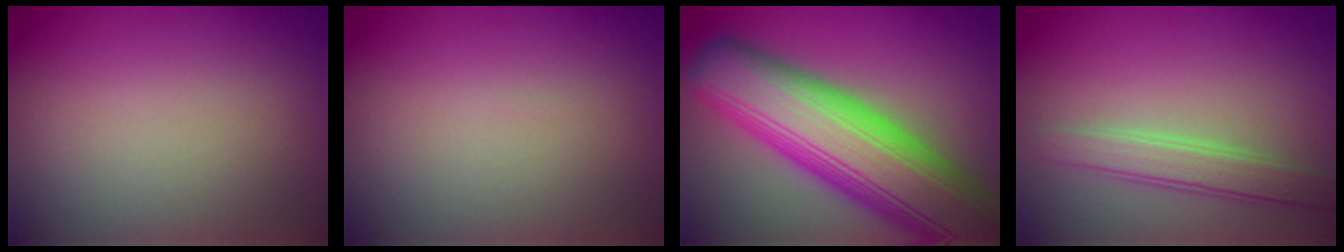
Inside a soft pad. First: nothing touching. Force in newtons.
{"total": 0.0}
{"total": 14.7, "press": 14.7, "slide": 0.8}
{"total": 3.0, "press": 3.0, "slide": 0.2}